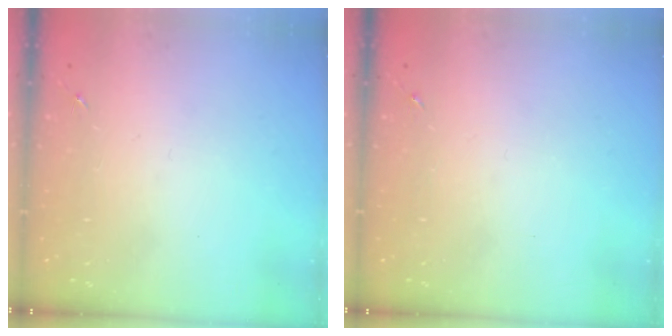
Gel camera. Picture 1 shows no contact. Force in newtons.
{"total": 0.0}